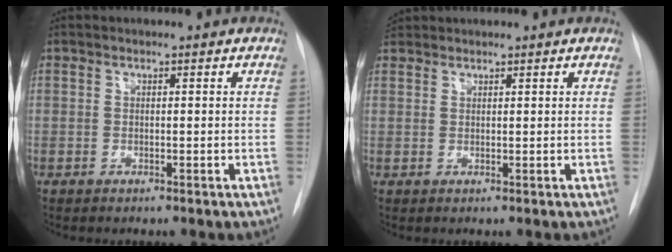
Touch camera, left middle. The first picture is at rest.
{"total": 2.0, "force": [1.8, 0.9, -0.1], "torque": [0.004, 0.015, 0.032]}